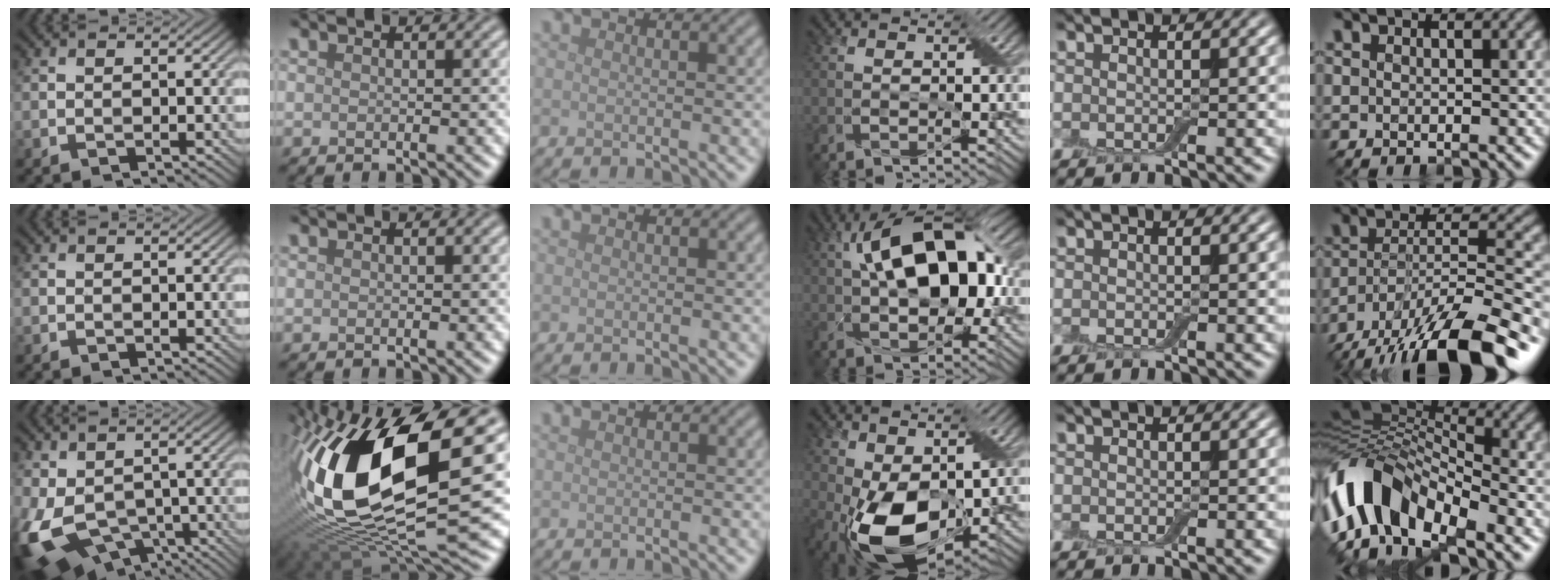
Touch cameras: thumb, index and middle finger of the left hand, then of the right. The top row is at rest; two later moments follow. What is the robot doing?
{"motion": "extract", "object": "airpods case & airpods"}